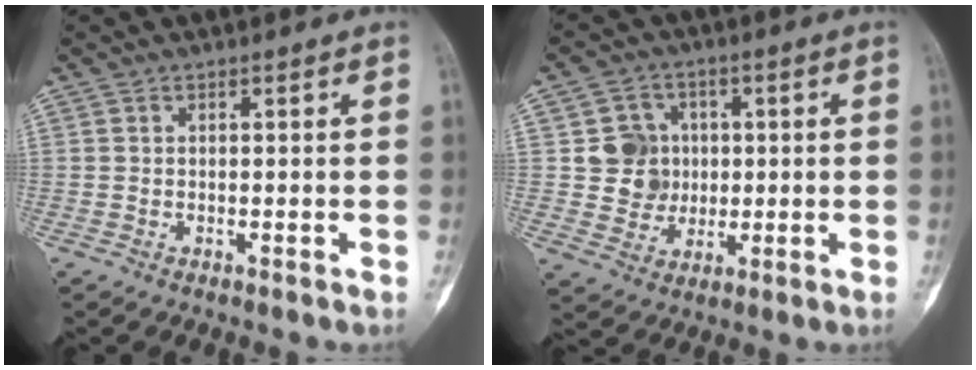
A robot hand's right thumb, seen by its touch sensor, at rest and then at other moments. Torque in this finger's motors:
{"motor_torque": [0.95, 0.92, 0.52, 0.00, -0.04]}